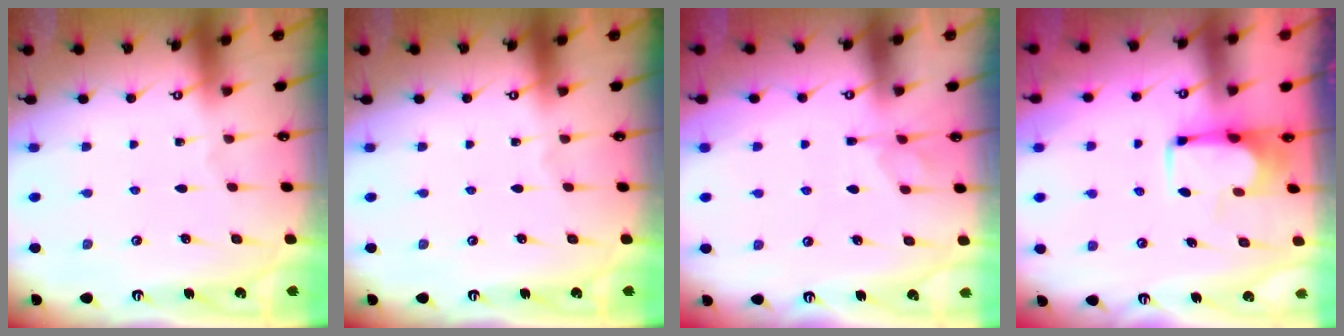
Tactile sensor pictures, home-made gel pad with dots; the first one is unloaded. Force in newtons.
{"total": 0.0}
{"total": 1.3, "press": 0.6, "slide": 1.1}
{"total": 3.7, "press": 3.7, "slide": 0.3}